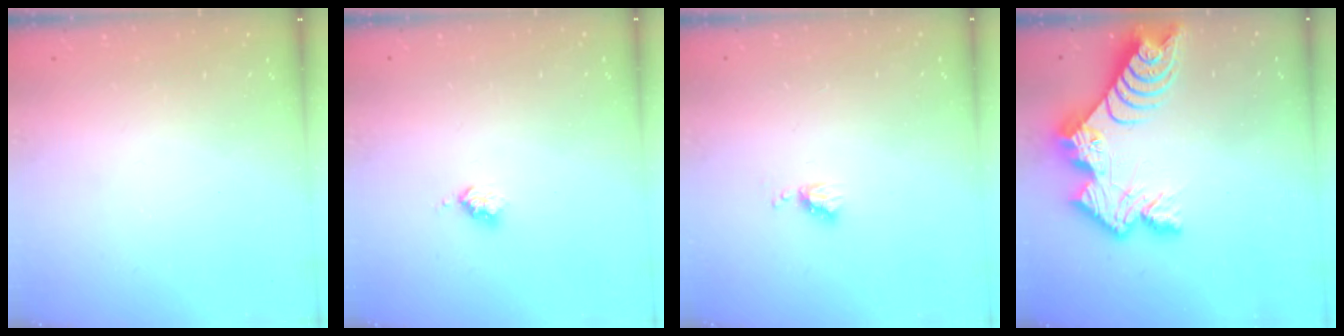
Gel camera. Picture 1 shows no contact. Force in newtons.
{"total": 2.5, "press": 2.5, "slide": 0.3}
{"total": 4.1, "press": 4.0, "slide": 0.5}
{"total": 13.7, "press": 13.7, "slide": 1.1}